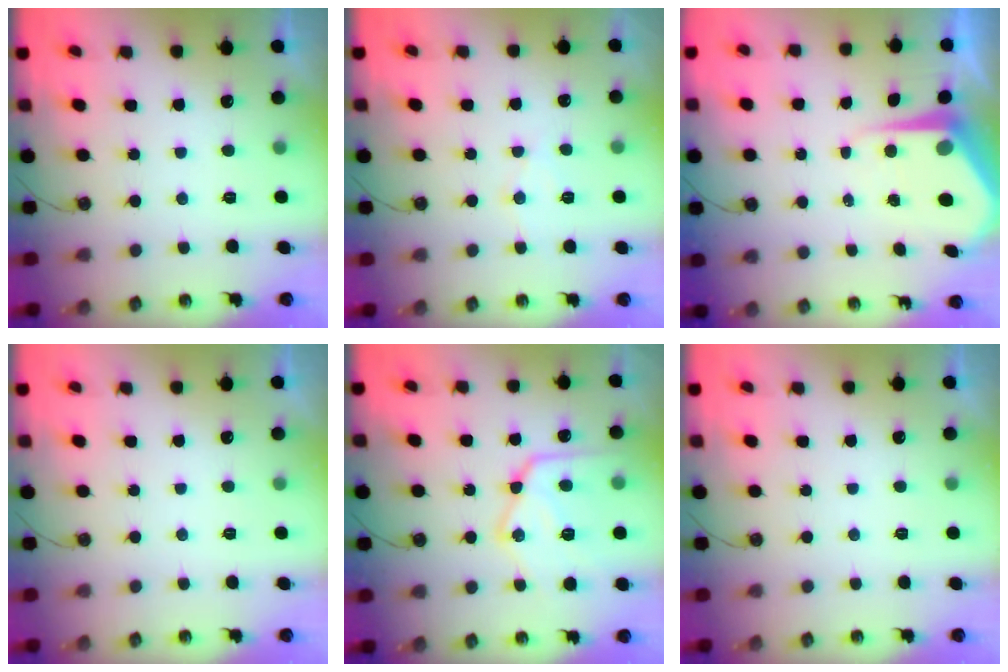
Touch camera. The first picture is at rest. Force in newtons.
{"total": 6.4, "press": 6.4, "slide": 0.4}
{"total": 7.7, "press": 7.6, "slide": 0.6}
{"total": 0.0}
{"total": 18.0, "press": 17.9, "slide": 1.8}
{"total": 0.0}